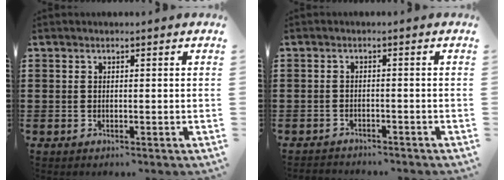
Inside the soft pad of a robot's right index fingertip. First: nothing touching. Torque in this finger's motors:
{"motor_torque": [-0.12, -0.32, -0.43, -0.04]}